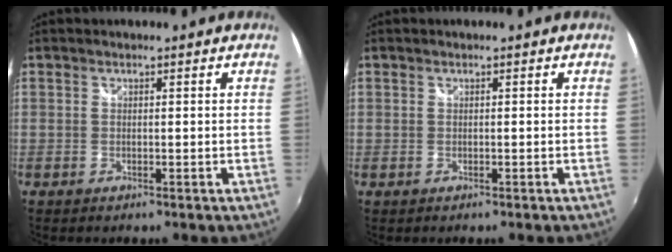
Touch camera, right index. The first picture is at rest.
{"total": 0.6, "force": [-0.3, 0.4, -0.2], "torque": [0.003, -0.003, -0.006]}